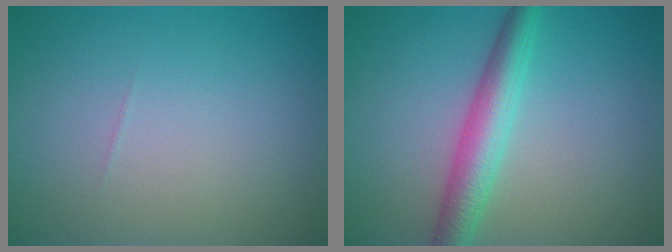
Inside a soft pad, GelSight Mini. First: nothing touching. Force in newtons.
{"total": 4.4, "press": 4.4, "slide": 0.1}